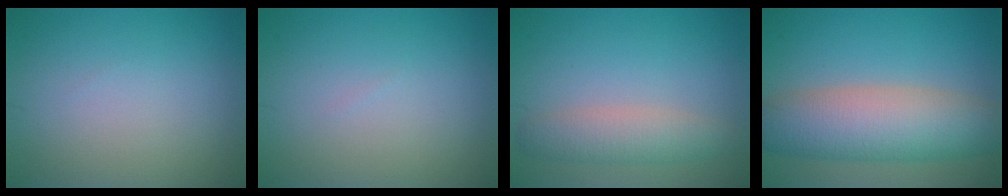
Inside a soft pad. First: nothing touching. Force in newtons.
{"total": 0.0}
{"total": 3.6, "press": 3.6, "slide": 0.3}
{"total": 8.9, "press": 8.9, "slide": 0.5}